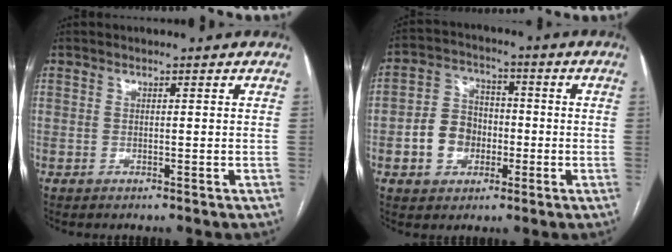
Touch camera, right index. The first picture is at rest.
{"total": 7.7, "force": [-1.9, 6.2, 4.1], "torque": [-0.090, 0.024, -0.030]}